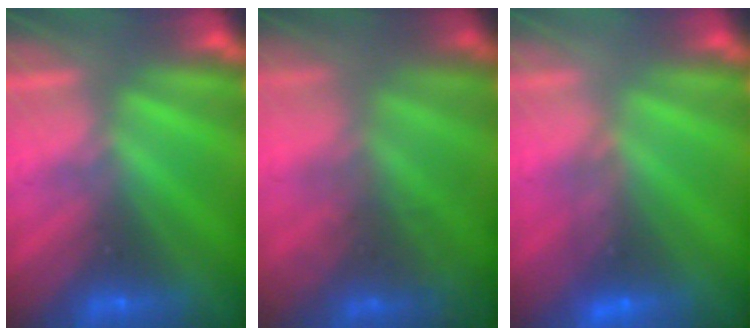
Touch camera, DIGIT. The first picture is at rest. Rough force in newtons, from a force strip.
{"total": 8.0}
{"total": 4.5}